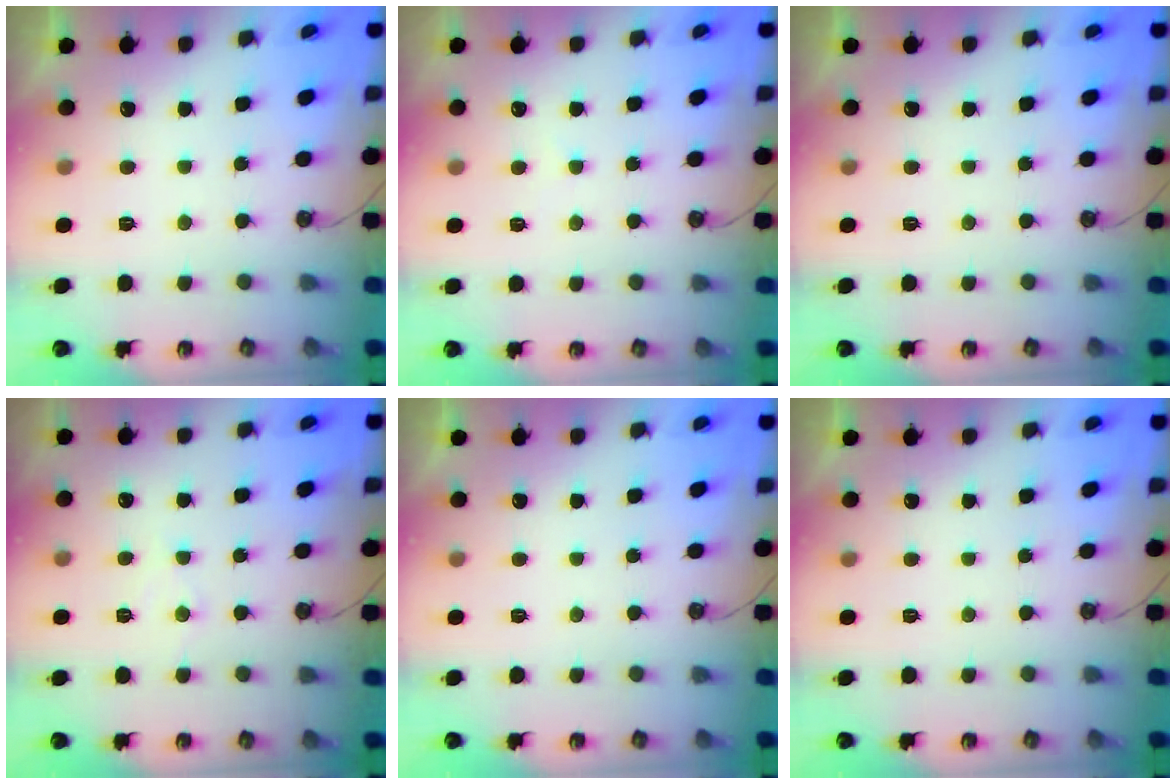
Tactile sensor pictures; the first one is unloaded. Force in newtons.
{"total": 3.5, "press": 3.4, "slide": 0.5}
{"total": 0.0}
{"total": 5.5, "press": 5.5, "slide": 0.4}
{"total": 0.0}
{"total": 0.0}